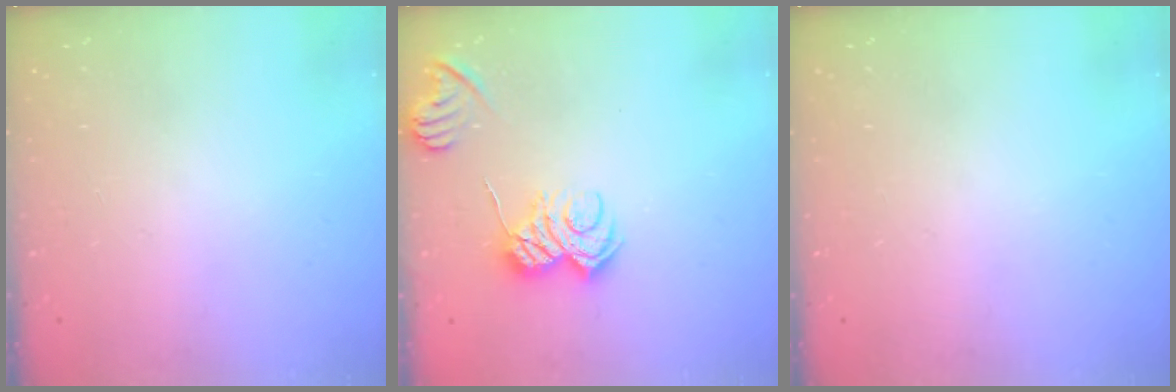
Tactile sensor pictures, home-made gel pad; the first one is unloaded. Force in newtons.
{"total": 6.9, "press": 6.8, "slide": 0.9}
{"total": 0.0}